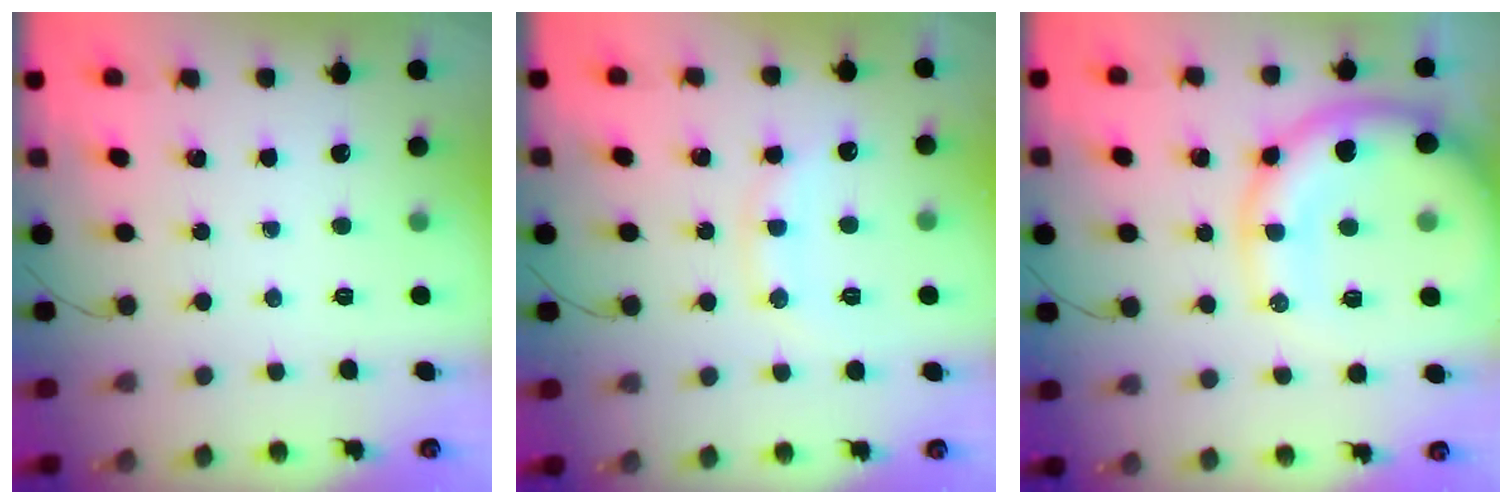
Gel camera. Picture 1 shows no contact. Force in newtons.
{"total": 10.5, "press": 10.5, "slide": 0.9}
{"total": 18.3, "press": 18.1, "slide": 2.4}